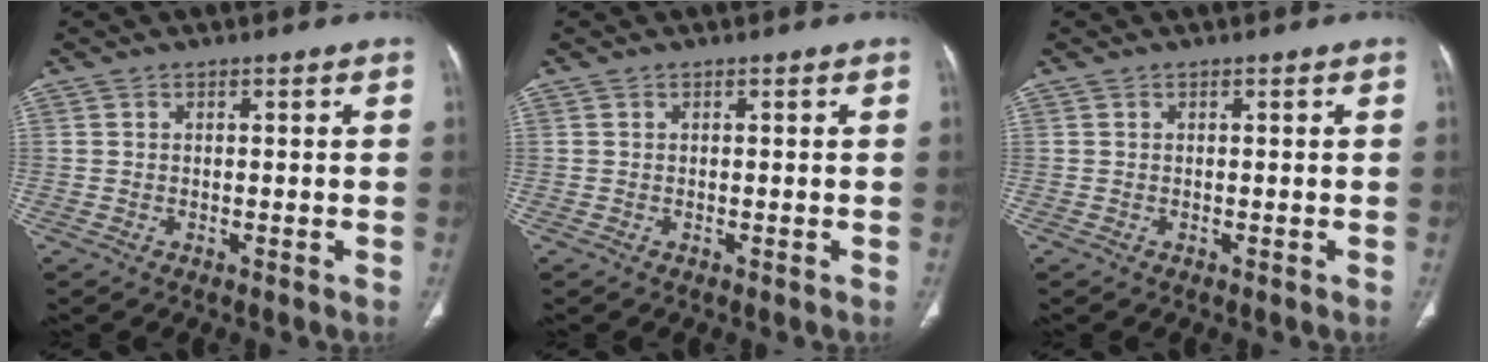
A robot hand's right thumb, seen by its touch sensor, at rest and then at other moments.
{"total": 0.0}
{"total": 0.0}